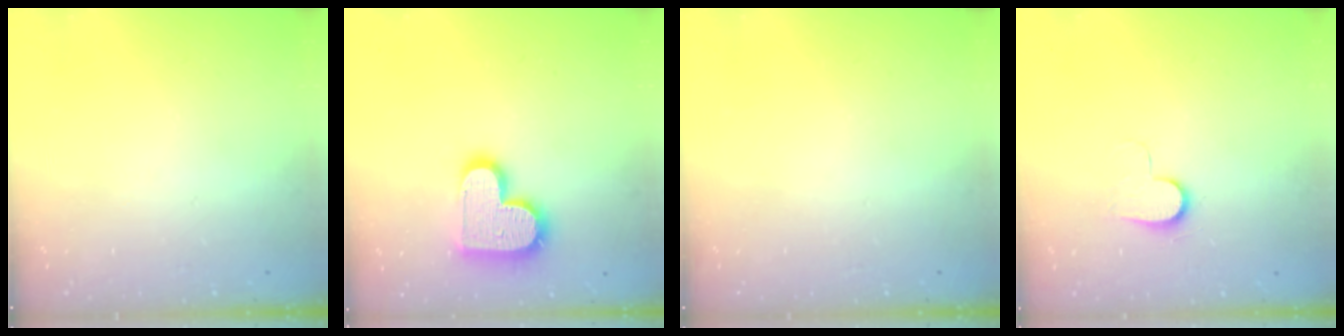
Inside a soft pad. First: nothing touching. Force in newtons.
{"total": 16.0, "press": 16.0, "slide": 1.1}
{"total": 0.0}
{"total": 7.8, "press": 7.8, "slide": 0.7}